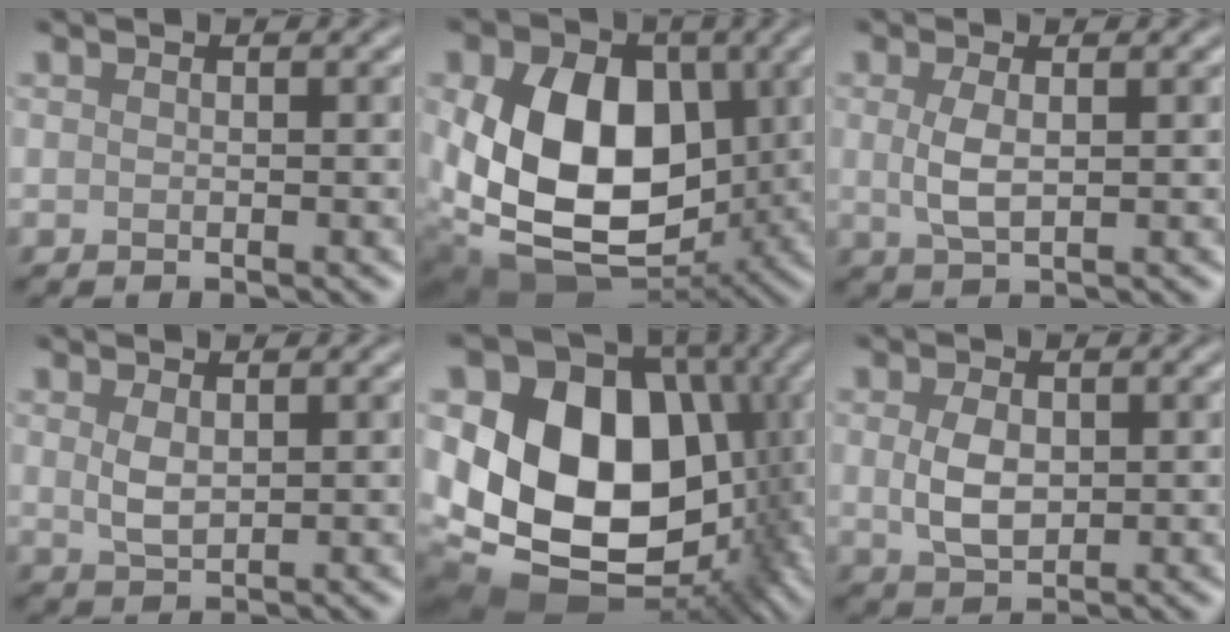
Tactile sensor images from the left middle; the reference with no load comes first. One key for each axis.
{"total": 14.2, "fx": 0.2, "fy": 10.0, "fz": 10.1, "tx": -0.184, "ty": -0.023, "tz": 0.002}
{"total": 2.5, "fx": 0.3, "fy": 1.0, "fz": 2.3, "tx": -0.056, "ty": -0.001, "tz": 0.007}
{"total": 2.1, "fx": 0.6, "fy": 1.1, "fz": 1.7, "tx": -0.041, "ty": -0.002, "tz": 0.017}
{"total": 18.5, "fx": 0.2, "fy": 14.5, "fz": 11.6, "tx": -0.191, "ty": -0.019, "tz": 0.031}
{"total": 3.4, "fx": 0.3, "fy": 2.3, "fz": 2.6, "tx": -0.061, "ty": 0.000, "tz": 0.008}